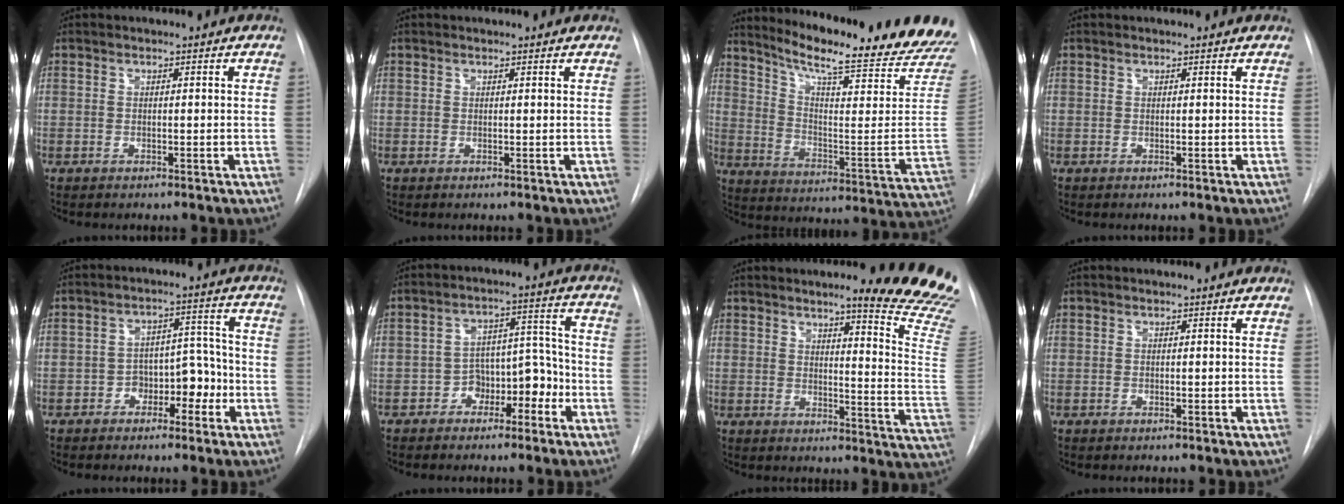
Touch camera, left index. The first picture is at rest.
{"total": 1.2, "force": [1.2, 0.2, 0.2], "torque": [-0.010, 0.007, 0.008]}
{"total": 24.7, "force": [21.5, 0.6, 12.0], "torque": [-0.187, -0.105, 0.277]}
{"total": 0.7, "force": [0.7, 0.1, 0.0], "torque": [-0.009, 0.003, 0.003]}
{"total": 6.5, "force": [-3.6, 3.5, 4.2], "torque": [-0.050, 0.027, -0.053]}
{"total": 7.4, "force": [-4.4, 4.1, 4.3], "torque": [-0.054, 0.035, -0.066]}
{"total": 16.6, "force": [14.5, -0.8, 8.1], "torque": [-0.092, -0.131, 0.151]}
{"total": 0.0}